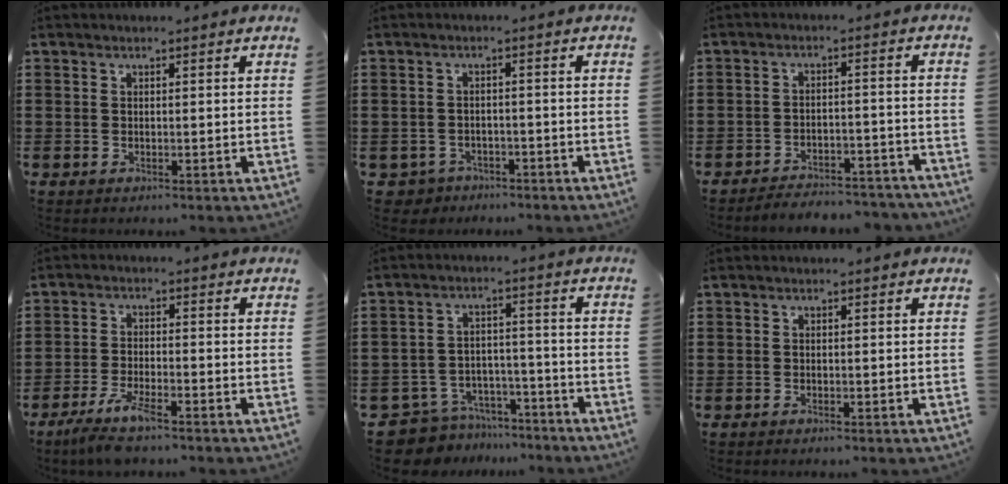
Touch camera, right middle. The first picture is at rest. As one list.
[{"total": 2.3, "force": [-2.1, 0.8, -0.1], "torque": [-0.007, -0.001, -0.048]}, {"total": 3.5, "force": [-3.4, -0.2, 0.7], "torque": [-0.013, 0.000, -0.070]}, {"total": 5.3, "force": [-4.1, 0.5, 3.4], "torque": [-0.081, -0.015, -0.080]}, {"total": 6.7, "force": [-6.5, 1.3, 0.5], "torque": [-0.027, 0.012, -0.136]}, {"total": 0.0}]